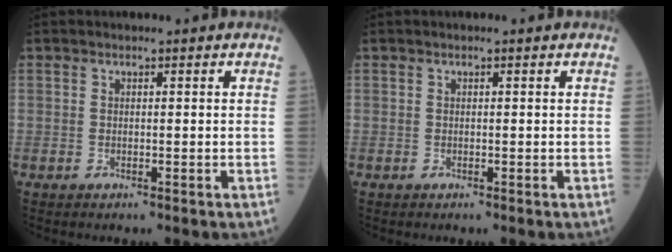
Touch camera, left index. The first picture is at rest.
{"total": 0.0}